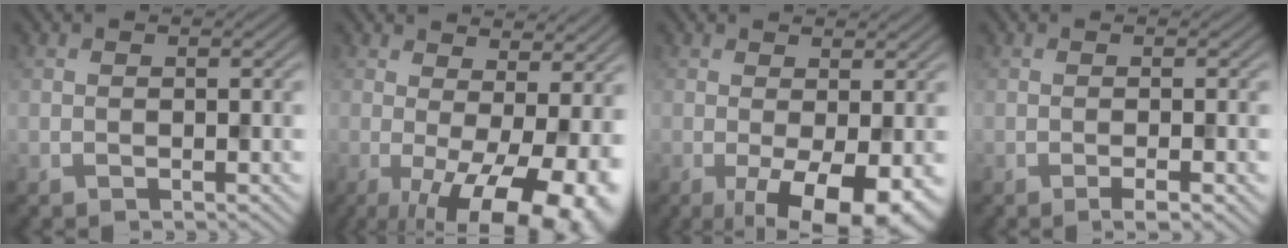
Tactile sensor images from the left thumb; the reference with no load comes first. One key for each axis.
{"total": 14.0, "fx": -2.3, "fy": 5.1, "fz": 12.8, "tx": -0.162, "ty": -0.005, "tz": -0.018}
{"total": 7.6, "fx": -2.2, "fy": 2.5, "fz": 6.9, "tx": -0.107, "ty": -0.008, "tz": -0.027}
{"total": 2.0, "fx": -0.8, "fy": 0.2, "fz": 1.8, "tx": -0.027, "ty": 0.003, "tz": -0.017}